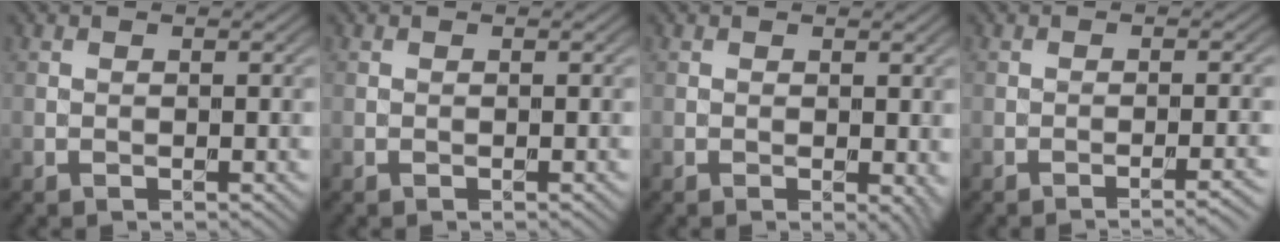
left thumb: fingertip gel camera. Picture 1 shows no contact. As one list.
[{"total": 0.0}, {"total": 2.1, "force": [-0.2, 1.1, 1.7], "torque": [-0.020, -0.008, 0.000]}, {"total": 2.9, "force": [-1.9, 0.4, 2.2], "torque": [-0.026, 0.011, -0.036]}]